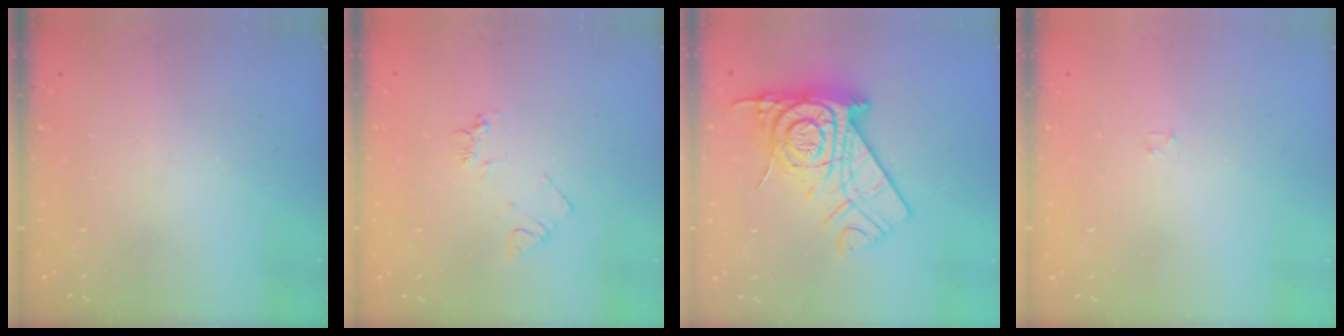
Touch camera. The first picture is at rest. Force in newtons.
{"total": 5.6, "press": 5.5, "slide": 0.6}
{"total": 19.7, "press": 19.6, "slide": 1.7}
{"total": 1.2, "press": 1.2, "slide": 0.2}